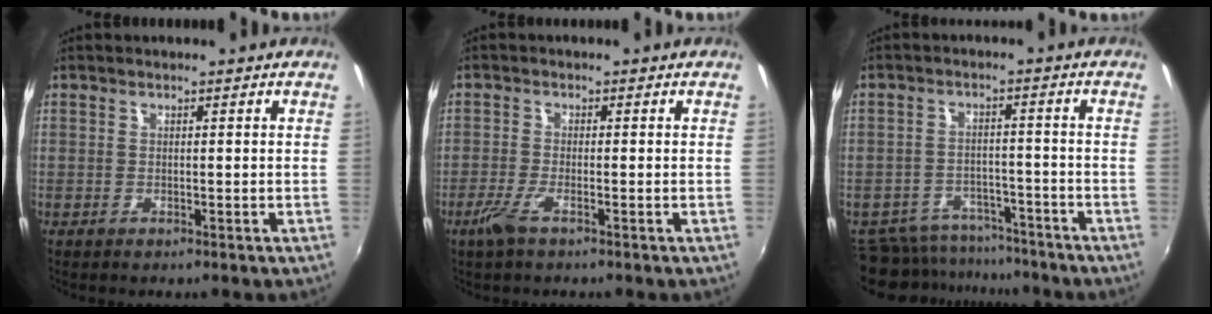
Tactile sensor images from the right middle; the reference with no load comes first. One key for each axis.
{"total": 3.4, "fx": -2.2, "fy": 0.4, "fz": 2.6, "tx": -0.065, "ty": -0.008, "tz": -0.045}
{"total": 13.3, "fx": -11.4, "fy": 6.0, "fz": 3.4, "tx": -0.093, "ty": 0.010, "tz": -0.155}